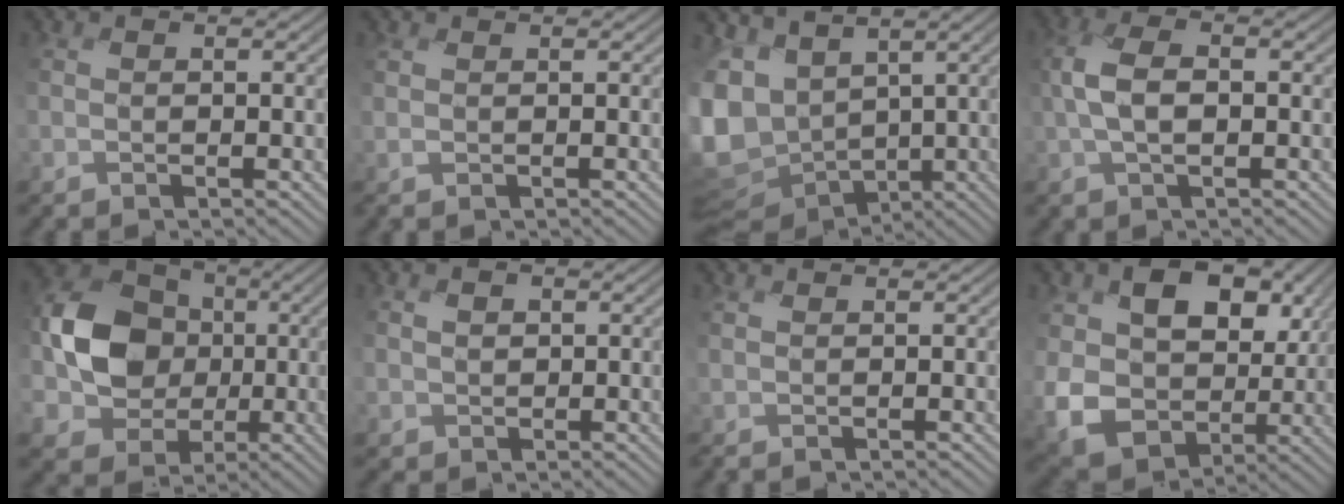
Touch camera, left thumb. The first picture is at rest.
{"total": 0.5, "force": [0.4, 0.0, 0.3], "torque": [-0.011, 0.002, 0.009]}
{"total": 11.7, "force": [1.4, 9.4, 6.8], "torque": [-0.219, -0.028, 0.053]}
{"total": 6.0, "force": [-0.4, 3.2, 5.0], "torque": [-0.122, 0.006, -0.017]}
{"total": 11.4, "force": [-0.7, 10.0, 5.5], "torque": [-0.123, -0.001, -0.033]}
{"total": 1.7, "force": [-0.1, 1.6, 0.6], "torque": [-0.018, -0.003, -0.004]}
{"total": 0.7, "force": [0.5, -0.4, 0.2], "torque": [-0.006, 0.004, 0.011]}
{"total": 14.9, "force": [2.0, 11.6, 9.1], "torque": [-0.204, -0.019, 0.043]}